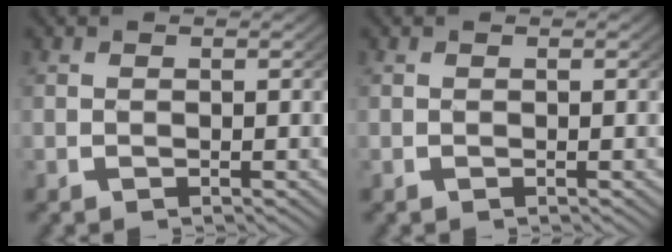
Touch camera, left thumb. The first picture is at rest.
{"total": 0.0}